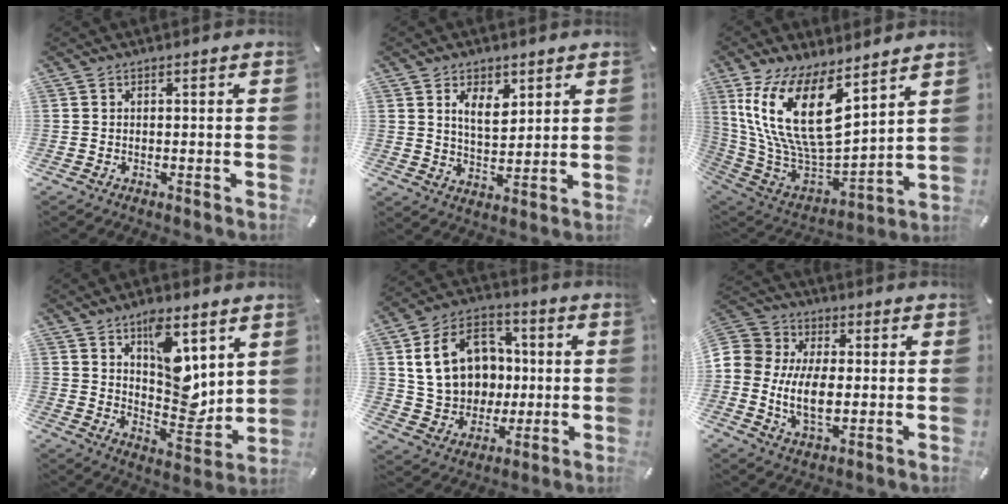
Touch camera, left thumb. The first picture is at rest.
{"total": 6.8, "force": [3.7, 4.0, 4.1], "torque": [-0.061, -0.013, 0.061]}
{"total": 21.1, "force": [10.2, 9.4, 15.9], "torque": [-0.351, -0.068, 0.179]}
{"total": 13.5, "force": [6.3, 7.6, 9.2], "torque": [-0.100, -0.048, 0.111]}
{"total": 17.8, "force": [2.0, 14.9, 9.5], "torque": [-0.179, 0.013, 0.049]}
{"total": 13.2, "force": [-1.8, 9.2, 9.2], "torque": [-0.198, 0.009, -0.032]}